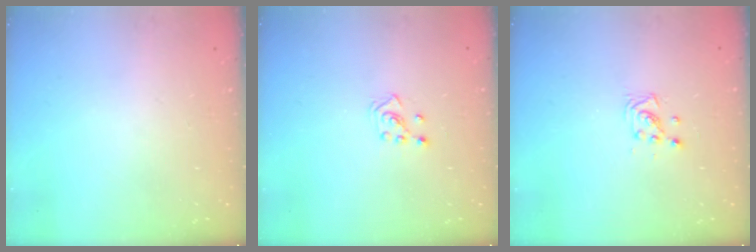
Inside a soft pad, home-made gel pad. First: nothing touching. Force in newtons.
{"total": 3.4, "press": 3.4, "slide": 0.6}
{"total": 2.9, "press": 2.9, "slide": 0.3}